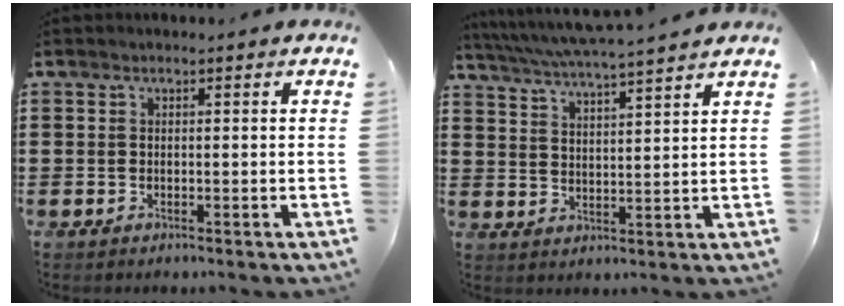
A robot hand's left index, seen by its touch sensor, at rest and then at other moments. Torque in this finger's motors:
{"motor_torque": [1.07, -1.07, 0.50, 0.09]}